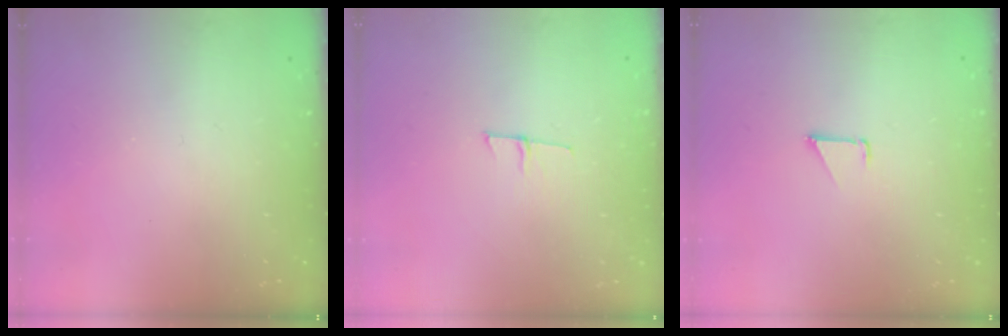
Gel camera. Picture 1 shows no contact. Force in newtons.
{"total": 4.4, "press": 4.3, "slide": 1.0}
{"total": 0.9, "press": 0.9, "slide": 0.1}